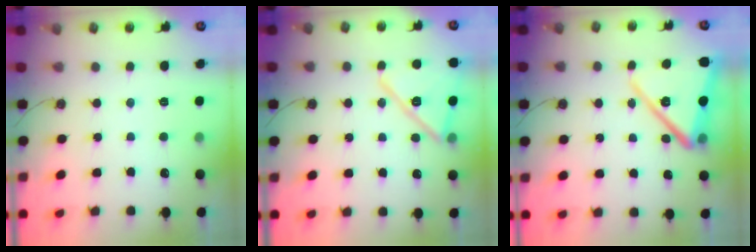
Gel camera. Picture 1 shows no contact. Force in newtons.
{"total": 15.6, "press": 15.6, "slide": 1.0}
{"total": 16.7, "press": 16.5, "slide": 2.4}